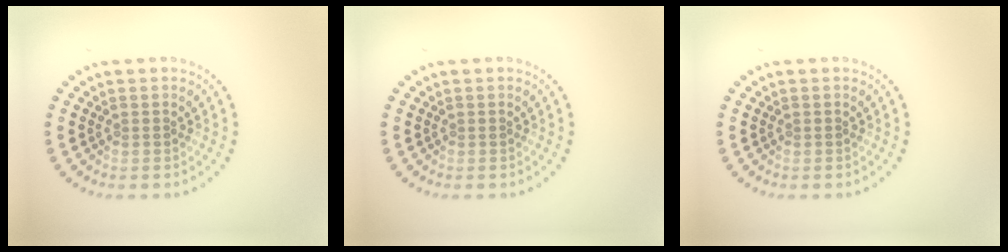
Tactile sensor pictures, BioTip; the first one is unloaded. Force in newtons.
{"total": 0.0}
{"total": 0.0}